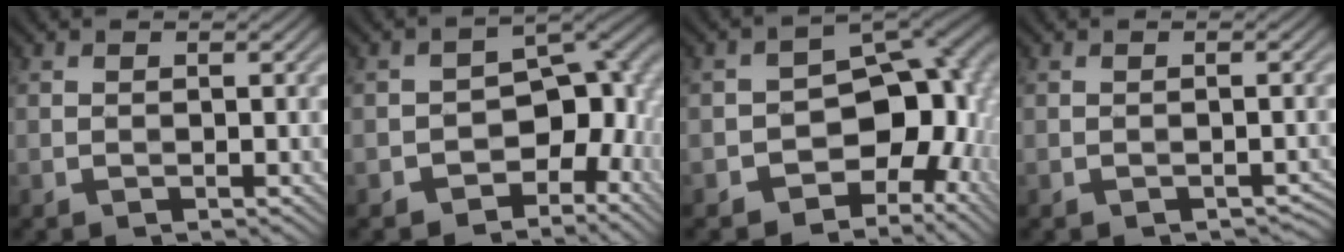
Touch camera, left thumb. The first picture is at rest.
{"total": 8.9, "force": [-3.7, 6.1, 5.4], "torque": [-0.057, -0.006, -0.067]}
{"total": 11.8, "force": [-3.7, 8.6, 7.3], "torque": [-0.074, -0.014, -0.065]}
{"total": 1.0, "force": [-0.7, 0.4, 0.6], "torque": [-0.007, -0.003, -0.008]}